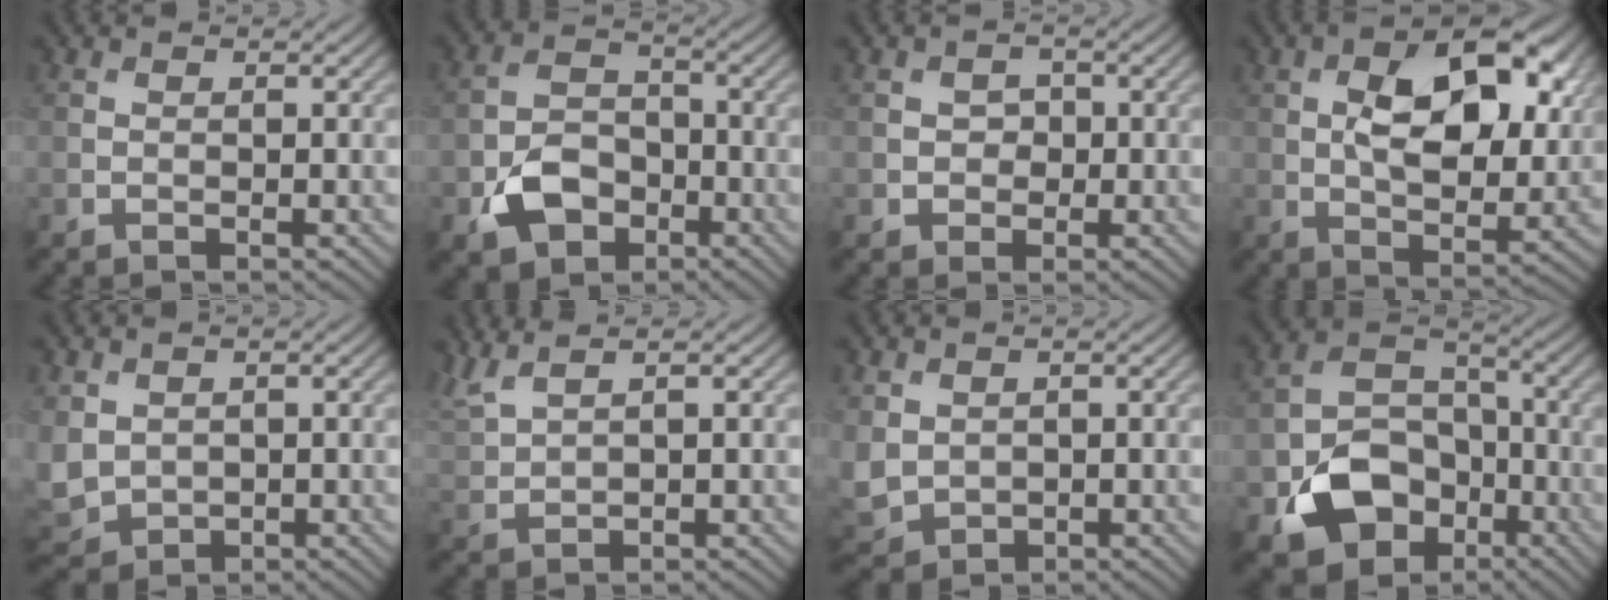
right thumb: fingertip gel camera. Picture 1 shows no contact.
{"total": 6.8, "force": [-3.3, 4.7, 3.6], "torque": [-0.073, -0.003, -0.069]}
{"total": 2.1, "force": [-0.3, 2.0, 0.7], "torque": [-0.014, -0.001, -0.010]}
{"total": 12.4, "force": [3.1, 6.5, 10.1], "torque": [-0.160, -0.004, 0.048]}
{"total": 4.8, "force": [0.9, 3.9, 2.5], "torque": [-0.093, -0.014, 0.021]}
{"total": 4.5, "force": [3.3, 1.0, 2.8], "torque": [-0.079, 0.019, 0.075]}
{"total": 4.0, "force": [0.9, 3.3, 2.1], "torque": [-0.076, -0.012, 0.022]}
{"total": 11.3, "force": [-5.4, 8.0, 5.9], "torque": [-0.115, -0.019, -0.100]}